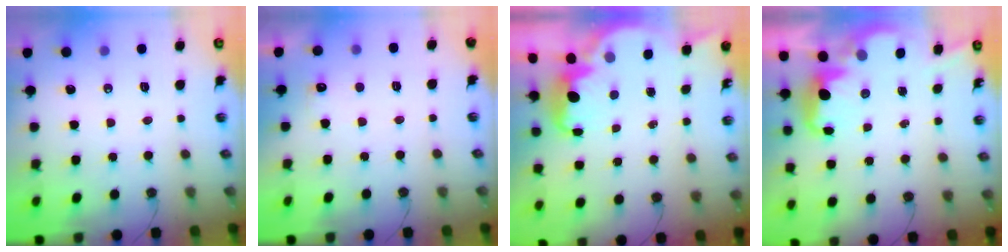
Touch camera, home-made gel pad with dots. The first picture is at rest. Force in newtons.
{"total": 6.2, "press": 6.1, "slide": 1.3}
{"total": 2.8, "press": 2.8, "slide": 0.4}
{"total": 3.0, "press": 2.9, "slide": 0.7}